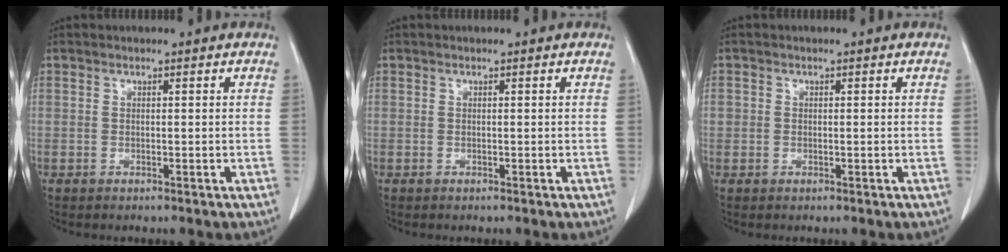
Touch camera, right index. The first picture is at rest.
{"total": 0.0}
{"total": 1.1, "force": [0.1, 1.1, 0.3], "torque": [-0.003, 0.010, 0.005]}